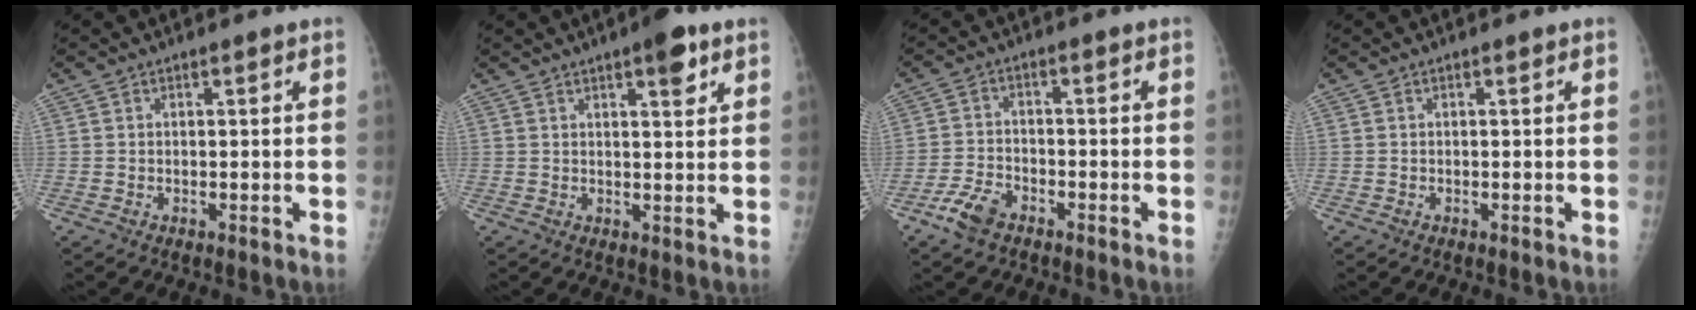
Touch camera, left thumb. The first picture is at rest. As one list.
[{"total": 5.4, "force": [3.0, 1.7, 4.1], "torque": [-0.045, -0.011, 0.037]}, {"total": 5.4, "force": [-3.7, 2.7, 2.9], "torque": [-0.062, 0.015, -0.070]}, {"total": 0.0}]